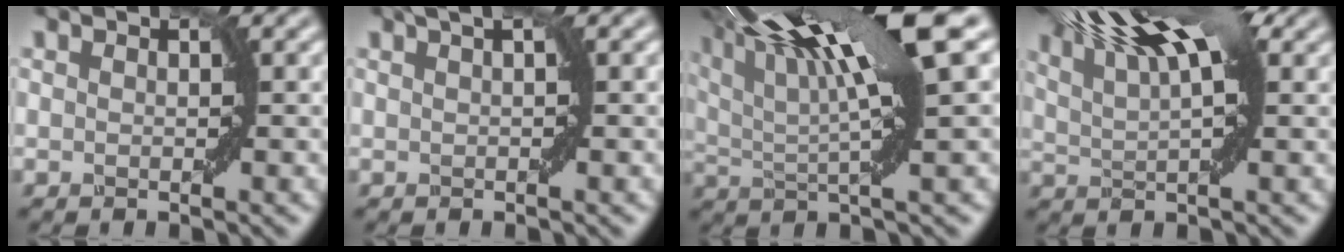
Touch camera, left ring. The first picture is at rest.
{"total": 1.7, "force": [0.8, 0.1, 1.5], "torque": [-0.027, 0.001, 0.012]}
{"total": 15.0, "force": [6.5, 3.1, 13.1], "torque": [-0.207, 0.025, 0.105]}
{"total": 11.1, "force": [6.0, 3.6, 8.6], "torque": [-0.134, 0.048, 0.074]}